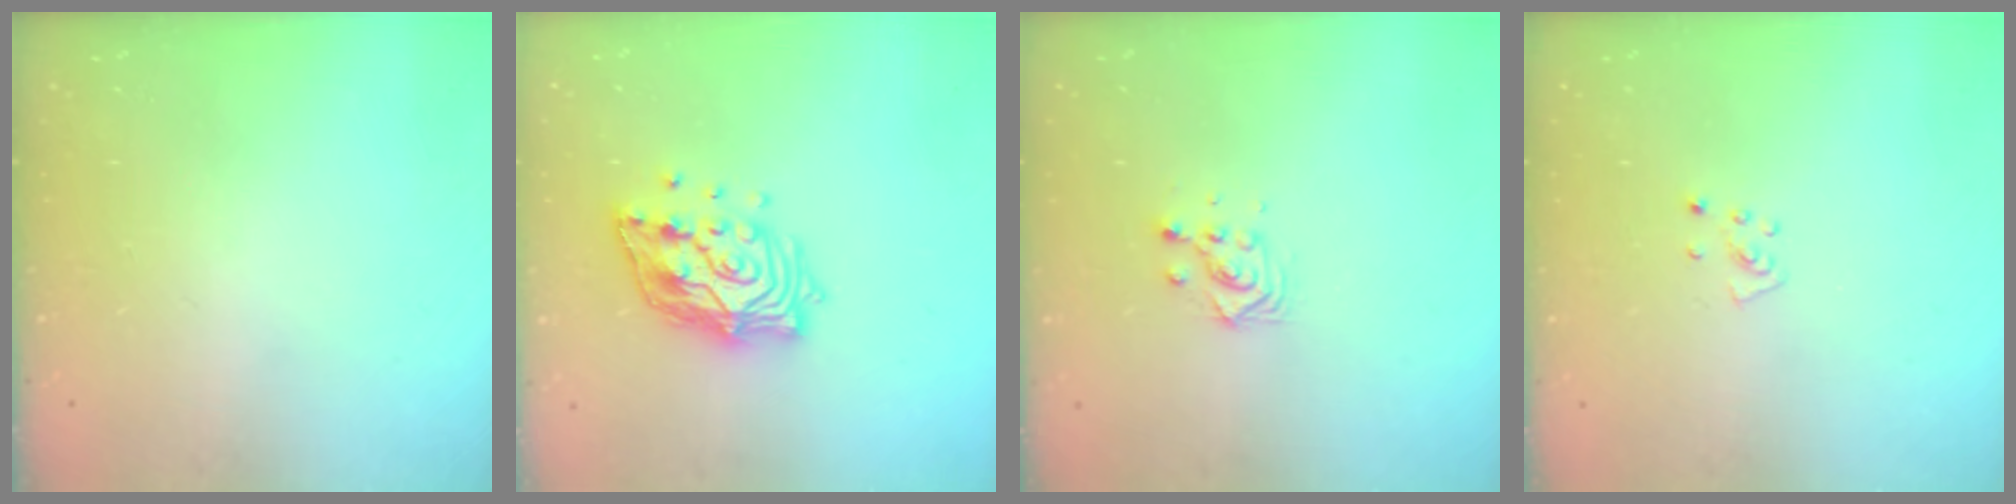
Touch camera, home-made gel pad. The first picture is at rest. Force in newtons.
{"total": 14.3, "press": 14.1, "slide": 2.0}
{"total": 3.8, "press": 3.8, "slide": 0.3}
{"total": 3.8, "press": 3.8, "slide": 0.4}